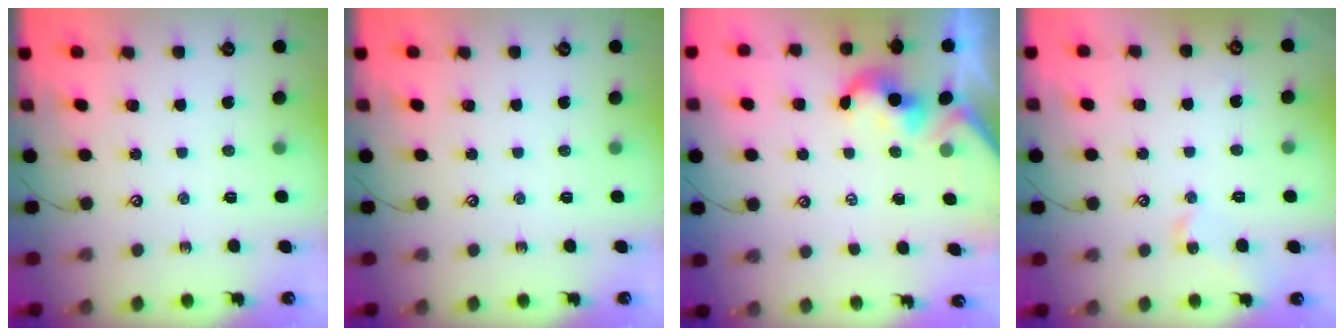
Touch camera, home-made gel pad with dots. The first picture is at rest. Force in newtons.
{"total": 0.0}
{"total": 1.0, "press": 0.9, "slide": 0.5}
{"total": 1.6, "press": 1.5, "slide": 0.6}